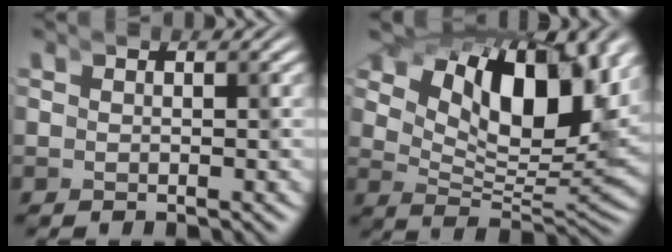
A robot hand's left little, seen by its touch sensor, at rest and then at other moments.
{"total": 11.3, "force": [2.9, 5.4, 9.6], "torque": [-0.167, 0.000, 0.043]}